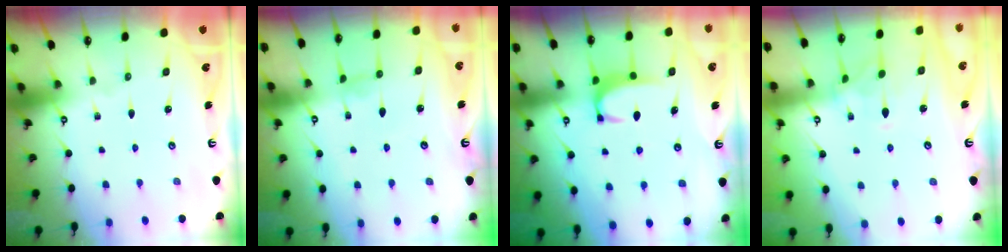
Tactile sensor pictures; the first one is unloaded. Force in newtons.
{"total": 0.7, "press": 0.4, "slide": 0.5}
{"total": 1.6, "press": 1.6, "slide": 0.5}
{"total": 1.0, "press": 0.6, "slide": 0.9}